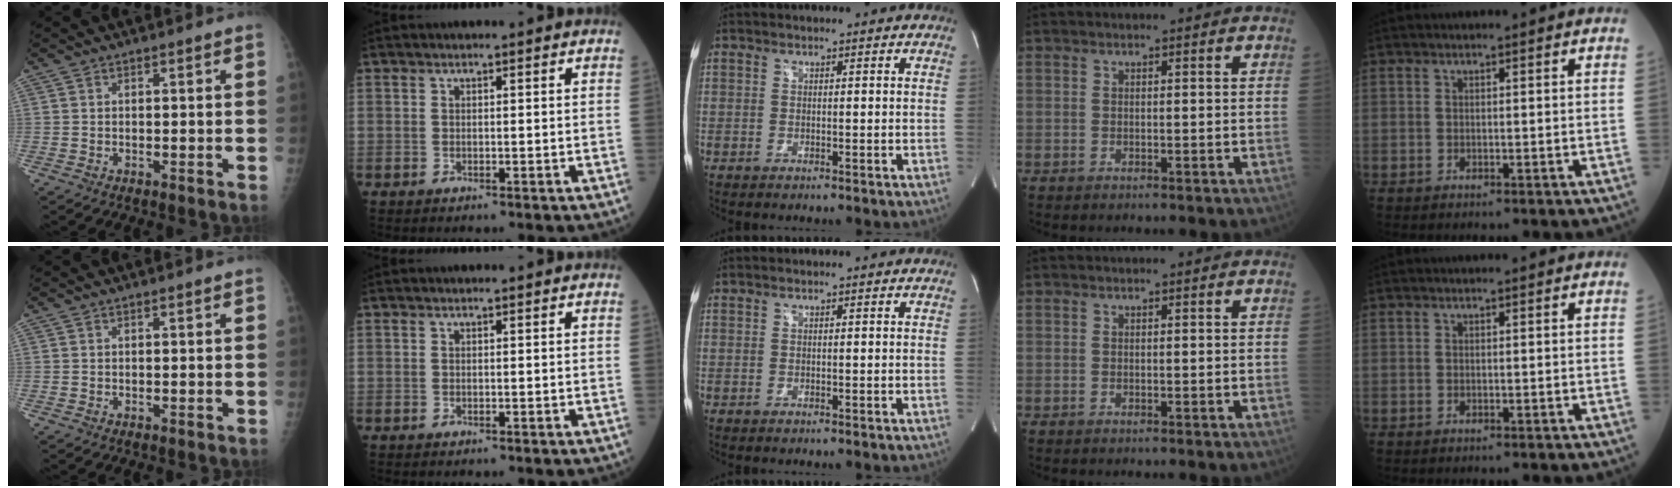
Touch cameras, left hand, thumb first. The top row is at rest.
{}